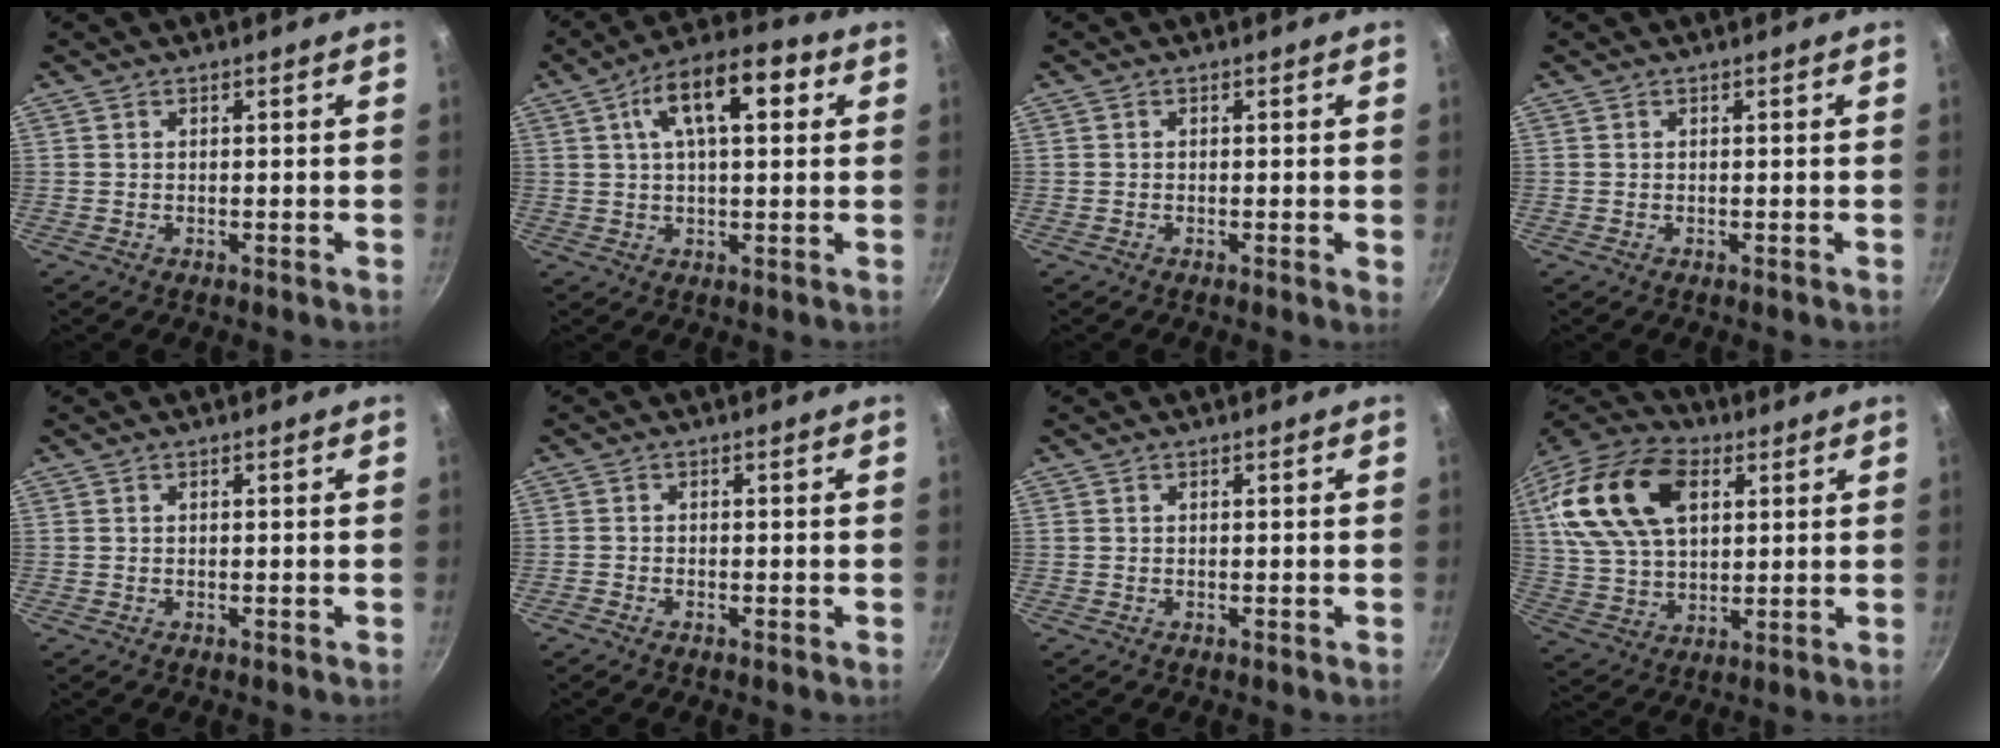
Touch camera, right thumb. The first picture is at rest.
{"total": 13.6, "force": [4.3, 6.1, 11.4], "torque": [-0.167, 0.021, 0.059]}
{"total": 1.0, "force": [-0.1, 0.0, 1.0], "torque": [-0.015, -0.004, -0.002]}
{"total": 0.0}
{"total": 0.0}
{"total": 0.8, "force": [-0.6, 0.2, 0.5], "torque": [-0.019, 0.000, -0.016]}
{"total": 0.0}
{"total": 22.3, "force": [7.1, 13.8, 16.0], "torque": [-0.298, 0.002, 0.129]}